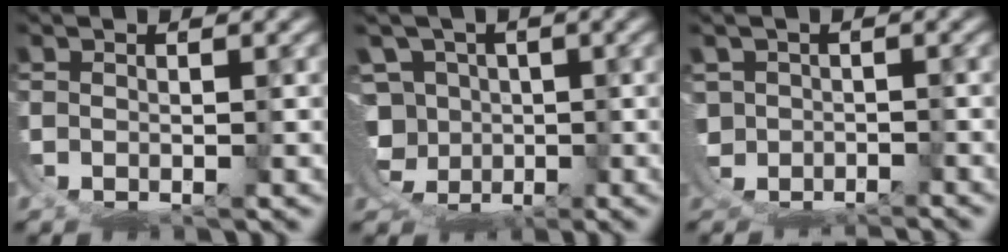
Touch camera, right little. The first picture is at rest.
{"total": 9.5, "force": [0.4, 9.3, 2.2], "torque": [-0.073, -0.038, 0.009]}
{"total": 2.1, "force": [-1.6, 1.2, -0.7], "torque": [-0.008, -0.029, -0.011]}